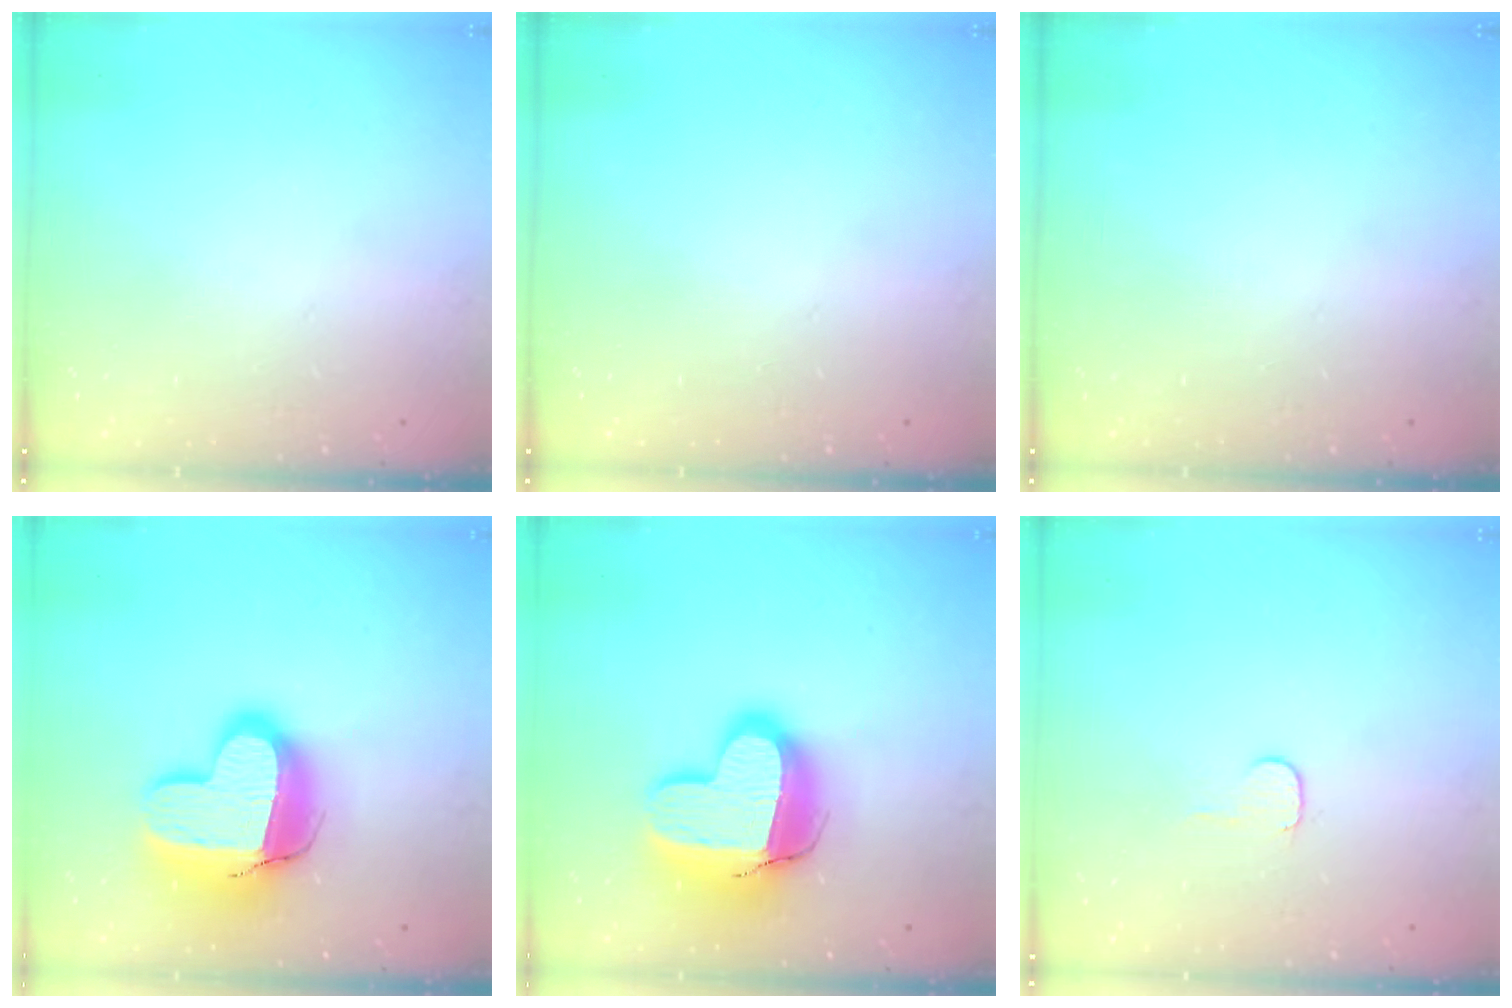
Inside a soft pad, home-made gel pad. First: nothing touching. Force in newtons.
{"total": 0.0}
{"total": 0.0}
{"total": 16.9, "press": 16.8, "slide": 1.4}
{"total": 16.9, "press": 16.8, "slide": 1.4}
{"total": 4.0, "press": 4.0, "slide": 0.4}